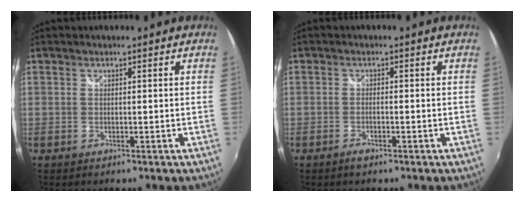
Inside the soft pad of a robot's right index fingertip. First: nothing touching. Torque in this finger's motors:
{"motor_torque": [0.02, -0.08, 0.03, 0.02]}